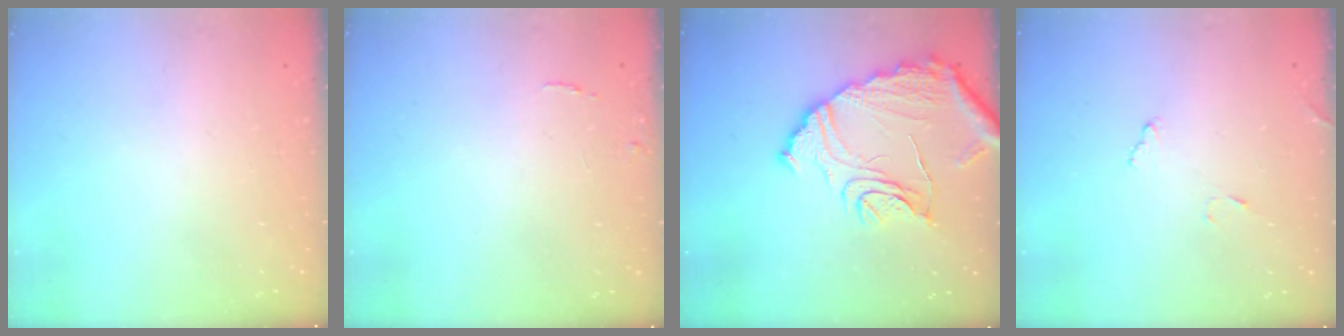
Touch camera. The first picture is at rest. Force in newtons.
{"total": 6.0, "press": 6.0, "slide": 0.4}
{"total": 16.7, "press": 16.6, "slide": 1.3}
{"total": 8.1, "press": 8.1, "slide": 0.6}